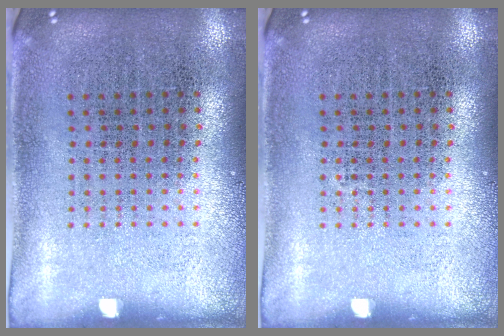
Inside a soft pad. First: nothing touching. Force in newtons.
{"total": 0.0}